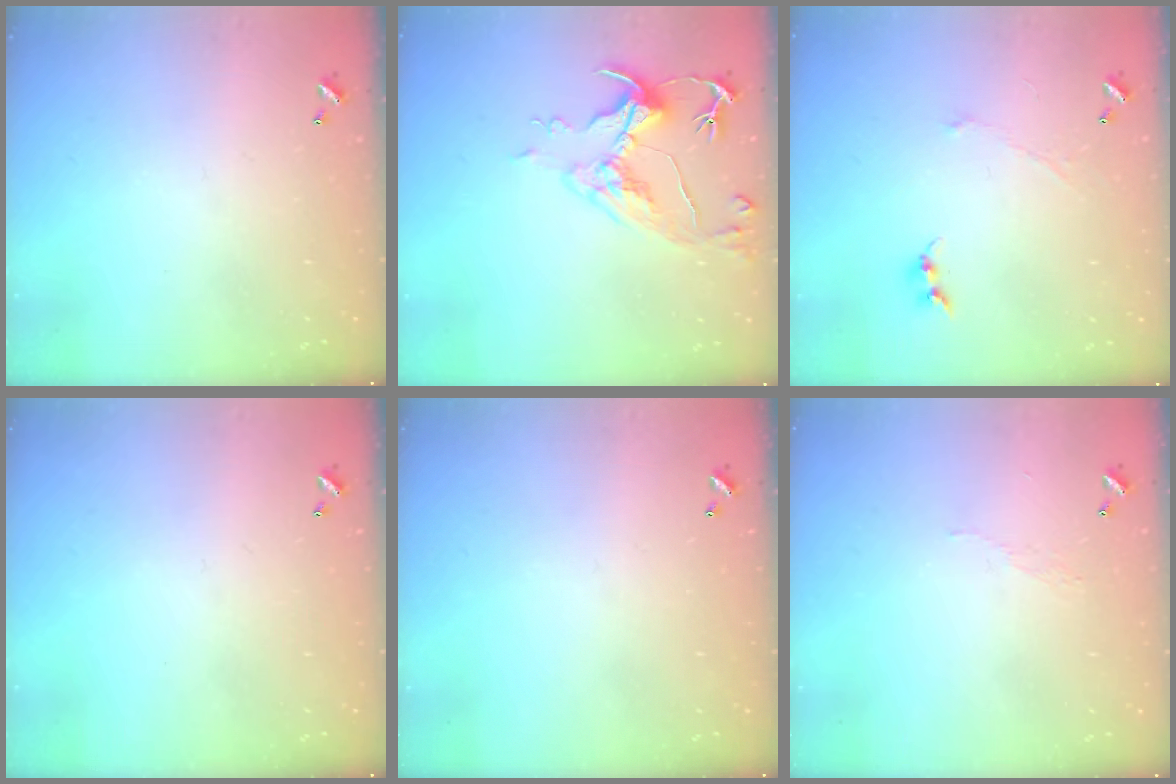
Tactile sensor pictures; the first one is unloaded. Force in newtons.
{"total": 5.9, "press": 5.8, "slide": 1.1}
{"total": 0.0}
{"total": 0.0}
{"total": 0.0}
{"total": 2.0, "press": 2.0, "slide": 0.5}